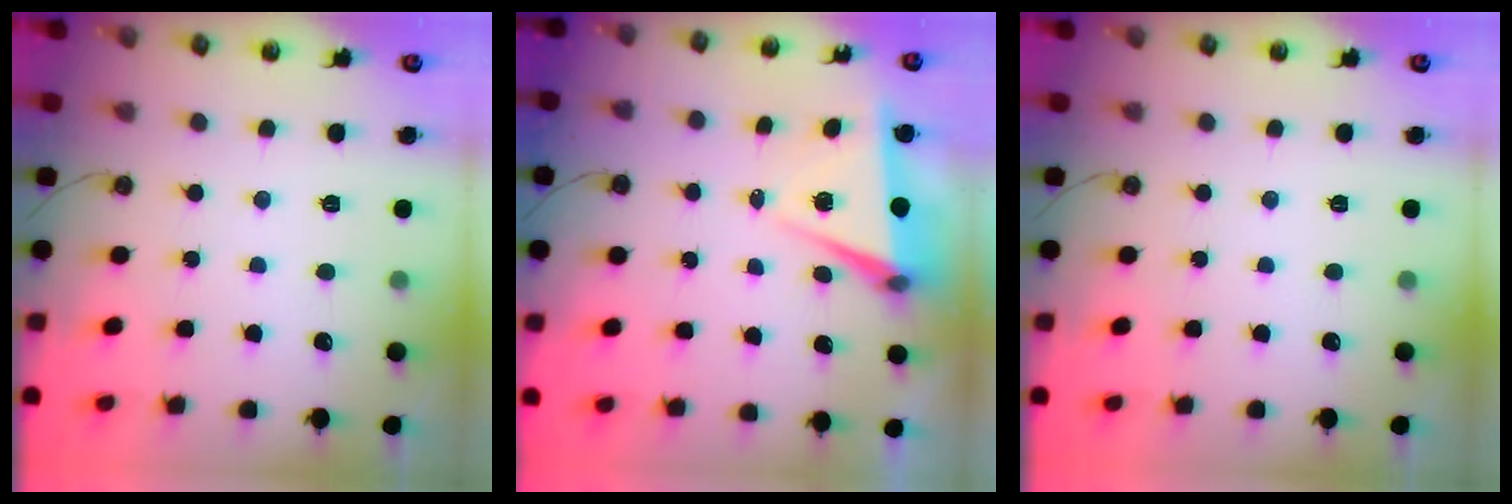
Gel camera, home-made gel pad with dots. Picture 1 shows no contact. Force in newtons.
{"total": 6.7, "press": 5.2, "slide": 4.2}
{"total": 0.0}